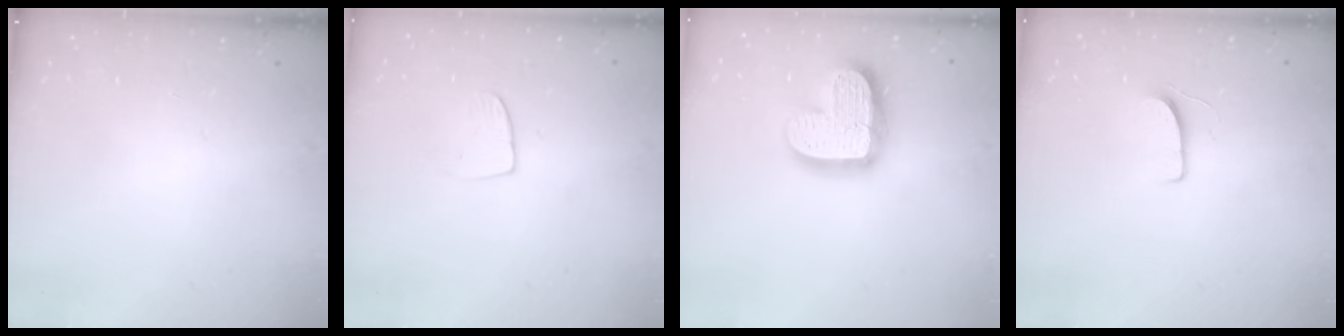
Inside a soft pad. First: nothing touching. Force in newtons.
{"total": 5.5, "press": 5.5, "slide": 0.4}
{"total": 17.7, "press": 17.7, "slide": 1.5}
{"total": 5.1, "press": 5.0, "slide": 0.5}